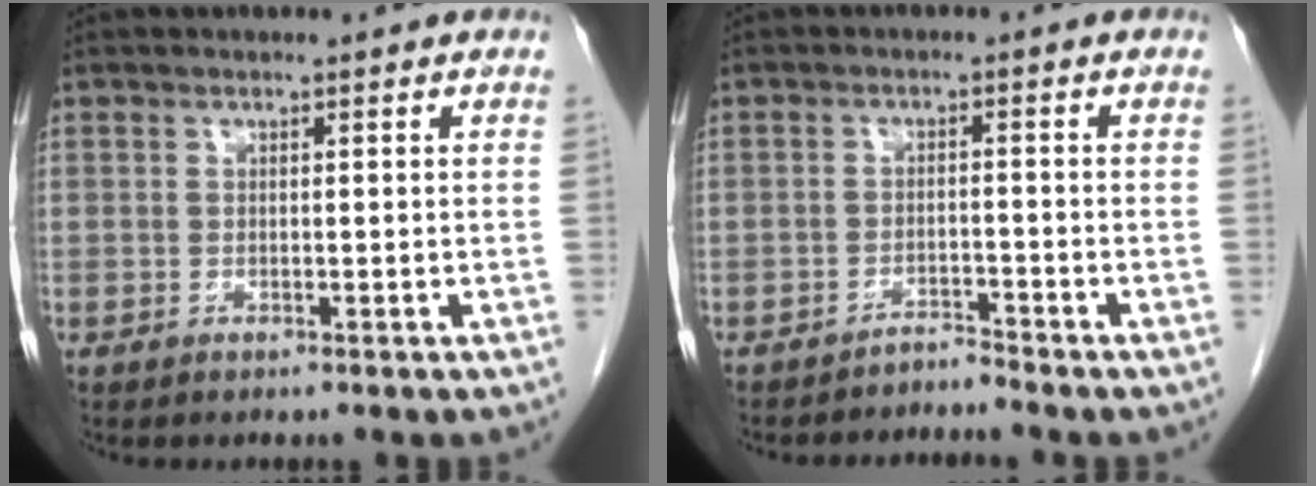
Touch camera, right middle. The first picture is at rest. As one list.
[{"total": 2.9, "force": [-2.7, -0.3, -0.9], "torque": [0.023, -0.004, -0.042]}]